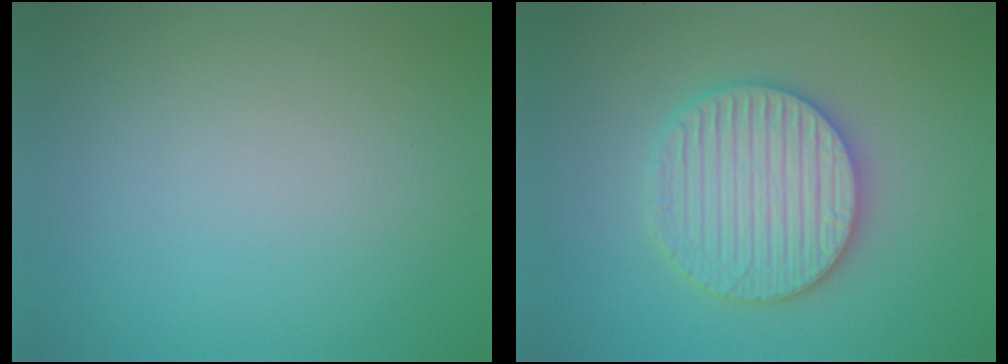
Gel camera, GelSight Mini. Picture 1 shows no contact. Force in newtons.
{"total": 5.8, "press": 5.7, "slide": 1.1}